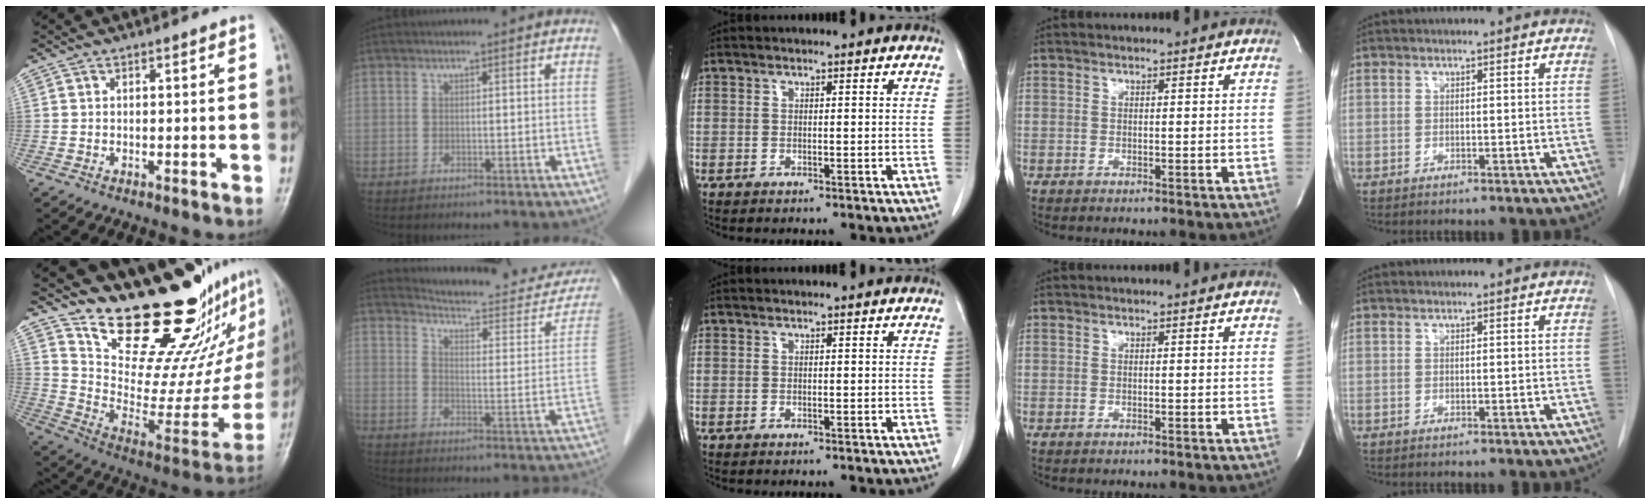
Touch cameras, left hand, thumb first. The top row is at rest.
{"thumb": {"total": 24.4, "force": [19.6, 7.5, 12.4], "torque": [-0.138, -0.151, 0.303]}, "index": {"total": 19.2, "force": [18.3, 3.9, 4.3], "torque": [-0.040, -0.055, 0.214]}}